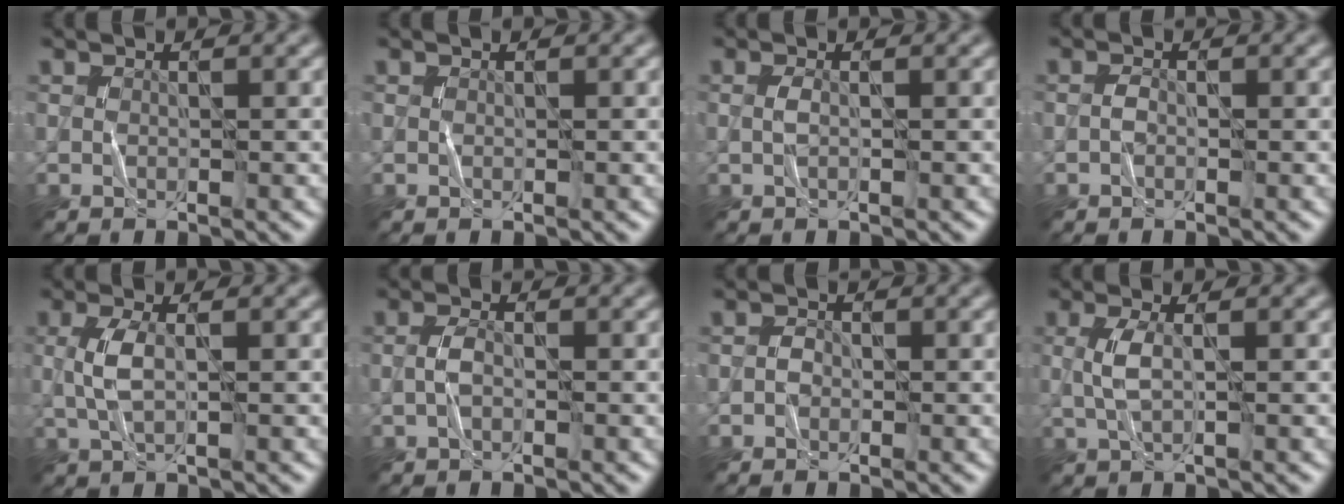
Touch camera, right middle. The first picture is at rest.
{"total": 0.0}
{"total": 0.8, "force": [-0.2, 0.2, 0.8], "torque": [-0.020, 0.001, -0.004]}
{"total": 0.7, "force": [-0.4, 0.4, 0.5], "torque": [-0.009, 0.003, -0.011]}
{"total": 2.6, "force": [0.1, 0.8, 2.5], "torque": [-0.061, 0.004, 0.002]}
{"total": 1.6, "force": [-0.6, 0.6, 1.3], "torque": [-0.026, 0.004, -0.016]}
{"total": 0.9, "force": [-0.5, 0.7, 0.3], "torque": [-0.005, 0.003, -0.012]}
{"total": 2.2, "force": [0.1, 0.5, 2.1], "torque": [-0.052, 0.006, 0.001]}